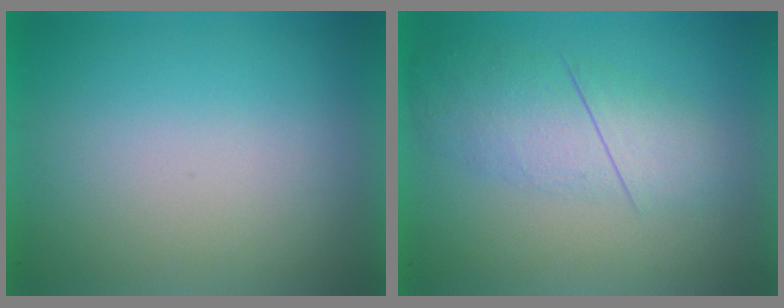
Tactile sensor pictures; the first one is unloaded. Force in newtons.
{"total": 3.0}